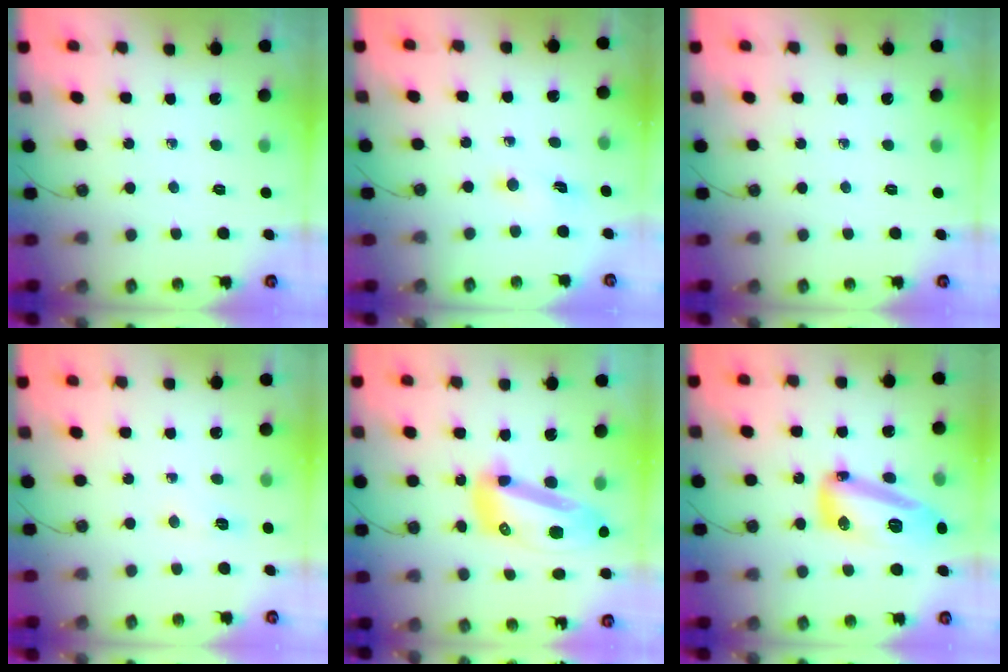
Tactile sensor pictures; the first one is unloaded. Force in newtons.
{"total": 1.1, "press": 1.0, "slide": 0.5}
{"total": 0.0}
{"total": 3.7, "press": 3.1, "slide": 2.0}
{"total": 16.2, "press": 16.1, "slide": 1.9}
{"total": 16.2, "press": 16.1, "slide": 2.0}